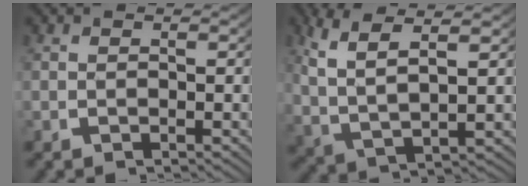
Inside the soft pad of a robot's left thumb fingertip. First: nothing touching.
{"total": 9.3, "force": [3.6, 5.5, 6.6], "torque": [-0.145, -0.002, 0.061]}